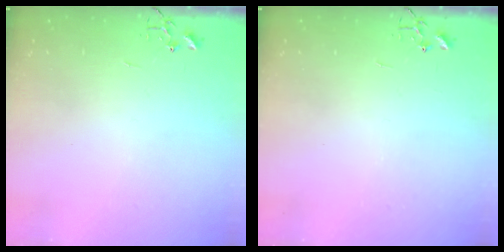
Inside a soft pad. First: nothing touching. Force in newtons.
{"total": 0.0}